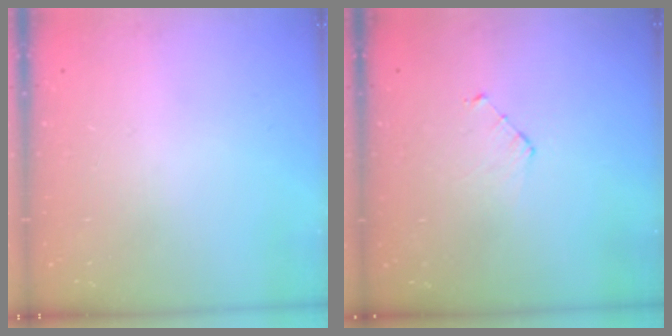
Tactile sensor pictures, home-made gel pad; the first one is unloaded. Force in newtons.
{"total": 4.3, "press": 4.3, "slide": 0.4}